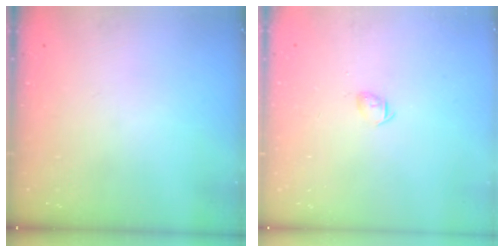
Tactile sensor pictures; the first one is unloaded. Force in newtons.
{"total": 3.4, "press": 3.3, "slide": 0.9}